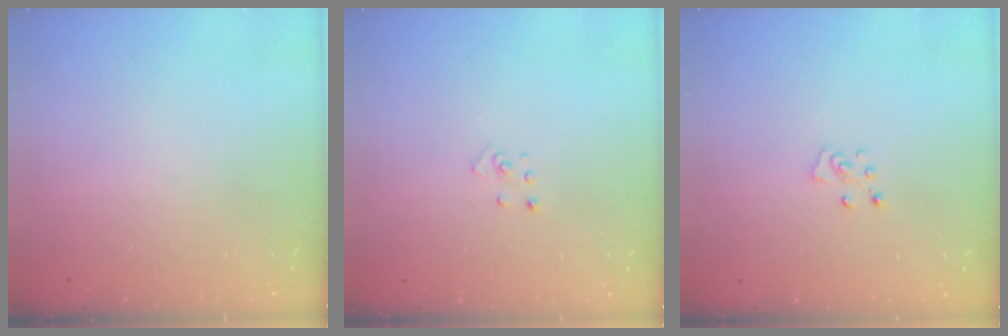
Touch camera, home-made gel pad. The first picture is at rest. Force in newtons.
{"total": 2.9, "press": 2.9, "slide": 0.2}
{"total": 4.7, "press": 4.7, "slide": 0.5}